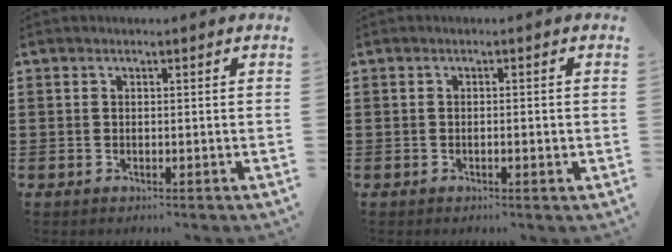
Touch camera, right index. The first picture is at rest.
{"total": 1.2, "force": [-0.4, 0.3, 1.1], "torque": [-0.019, -0.003, -0.006]}